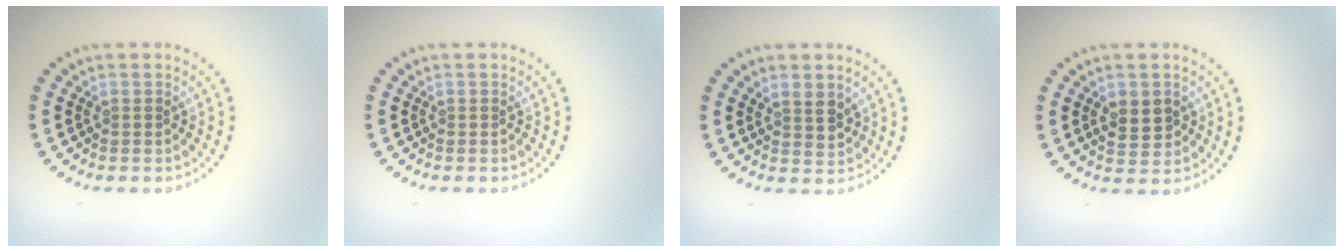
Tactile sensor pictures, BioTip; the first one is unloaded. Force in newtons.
{"total": 0.0}
{"total": 1.9, "press": 1.7, "slide": 0.9}
{"total": 2.4, "press": 2.4, "slide": 0.2}